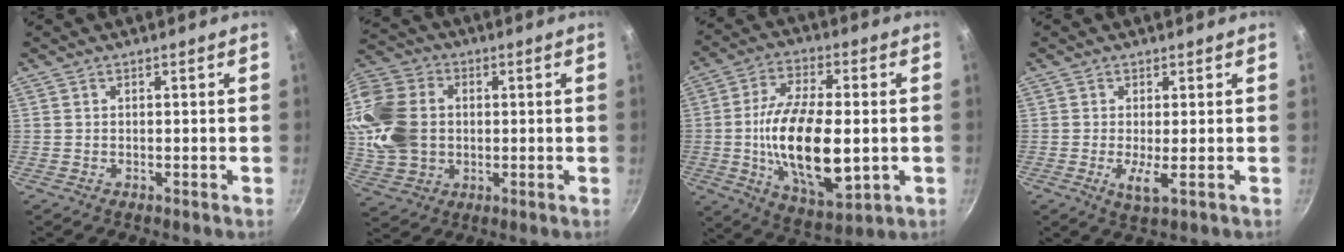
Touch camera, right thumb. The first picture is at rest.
{"total": 17.8, "force": [1.0, 13.9, 11.0], "torque": [-0.215, 0.014, 0.019]}
{"total": 19.7, "force": [-1.7, 9.1, 17.4], "torque": [-0.310, 0.001, -0.025]}
{"total": 3.3, "force": [-0.5, 0.6, 3.2], "torque": [-0.067, -0.011, -0.006]}